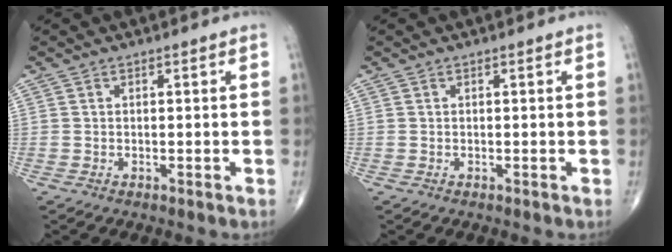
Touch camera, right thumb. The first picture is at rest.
{"total": 0.0}